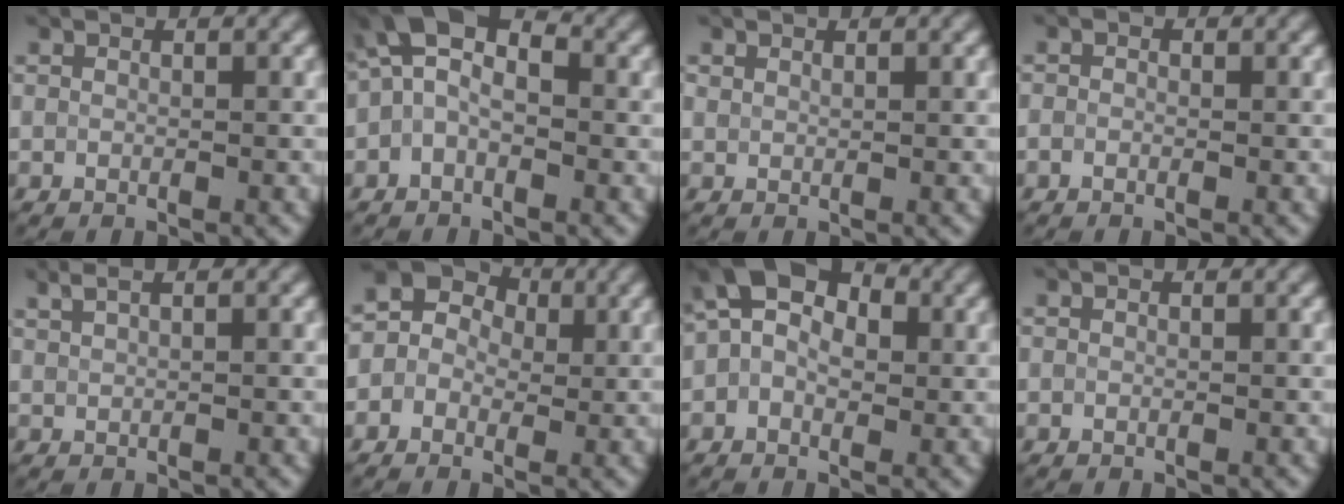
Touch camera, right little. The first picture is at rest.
{"total": 6.9, "force": [1.2, 4.1, 5.4], "torque": [-0.097, 0.034, -0.002]}
{"total": 0.6, "force": [0.5, 0.3, 0.2], "torque": [-0.005, -0.001, 0.012]}
{"total": 0.7, "force": [-0.2, 0.5, 0.4], "torque": [-0.007, -0.002, -0.007]}
{"total": 2.0, "force": [1.5, 0.7, 1.1], "torque": [-0.020, 0.006, 0.022]}
{"total": 5.7, "force": [1.0, 4.8, 2.9], "torque": [-0.030, 0.027, -0.024]}
{"total": 11.0, "force": [3.4, 7.3, 7.5], "torque": [-0.113, 0.053, 0.016]}
{"total": 0.0}